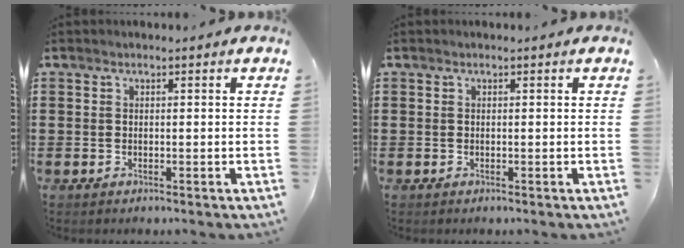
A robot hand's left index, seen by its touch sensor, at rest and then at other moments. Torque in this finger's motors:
{"motor_torque": [0.00, 0.00, 0.00, 0.00]}